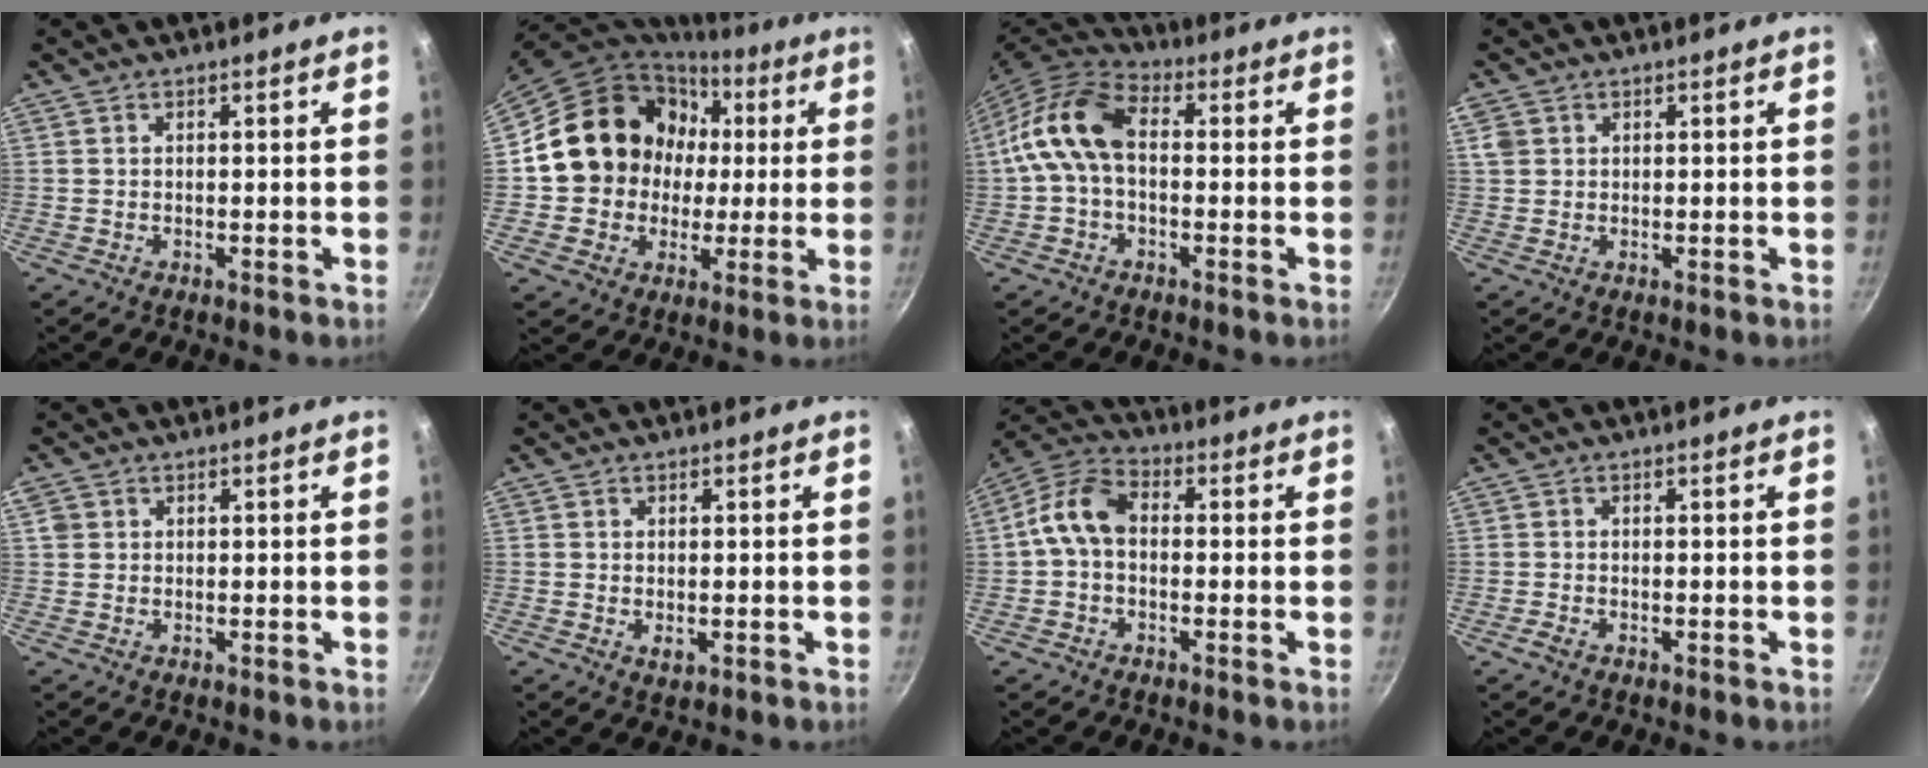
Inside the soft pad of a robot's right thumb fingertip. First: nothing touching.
{"total": 18.5, "force": [2.4, 16.6, 7.9], "torque": [-0.109, 0.031, 0.046]}
{"total": 11.9, "force": [0.0, 7.7, 9.1], "torque": [-0.161, 0.038, -0.020]}
{"total": 2.6, "force": [0.9, 2.2, 1.2], "torque": [-0.019, 0.001, 0.019]}
{"total": 1.7, "force": [0.5, 1.5, 0.7], "torque": [-0.011, 0.003, 0.009]}
{"total": 1.6, "force": [-0.2, 1.0, 1.3], "torque": [-0.022, -0.003, -0.002]}
{"total": 8.6, "force": [-0.3, 6.1, 6.0], "torque": [-0.106, 0.031, -0.024]}
{"total": 1.4, "force": [-0.8, 0.7, 0.9], "torque": [-0.023, 0.004, -0.020]}